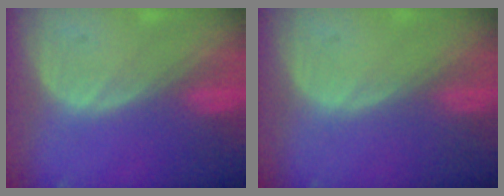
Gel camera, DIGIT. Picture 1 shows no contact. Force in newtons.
{"total": 0.0}